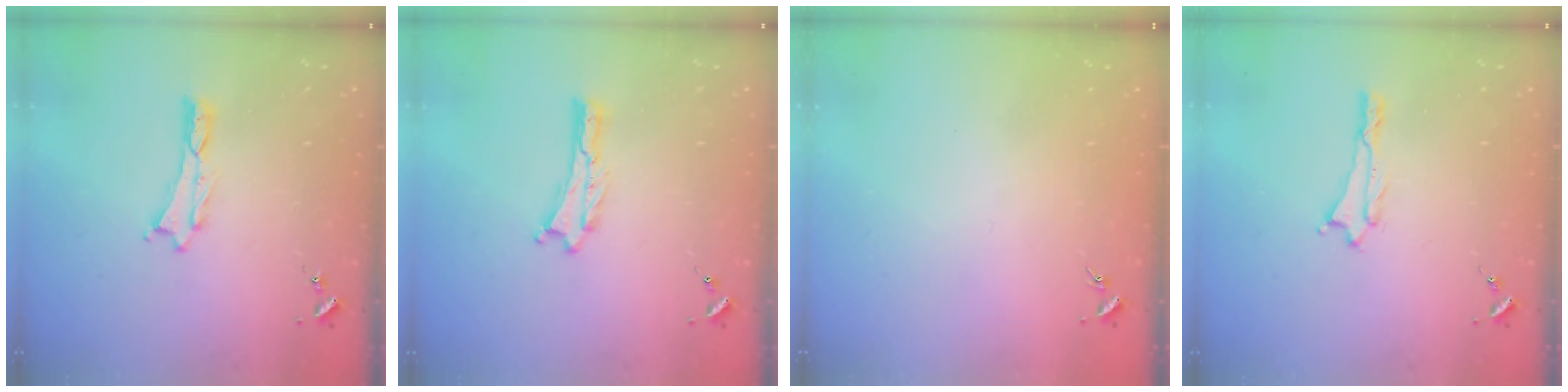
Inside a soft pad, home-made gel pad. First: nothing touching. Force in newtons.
{"total": 0.0}
{"total": 0.0}
{"total": 0.0}